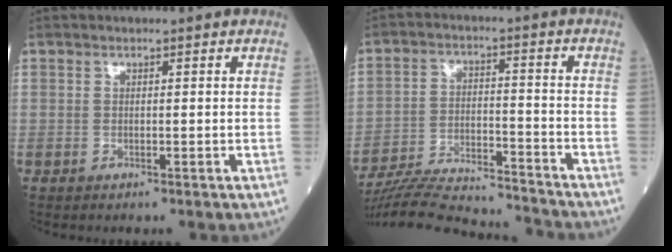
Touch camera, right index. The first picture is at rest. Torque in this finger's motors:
{"motor_torque": [-1.29, -0.85, -0.39, -0.13]}